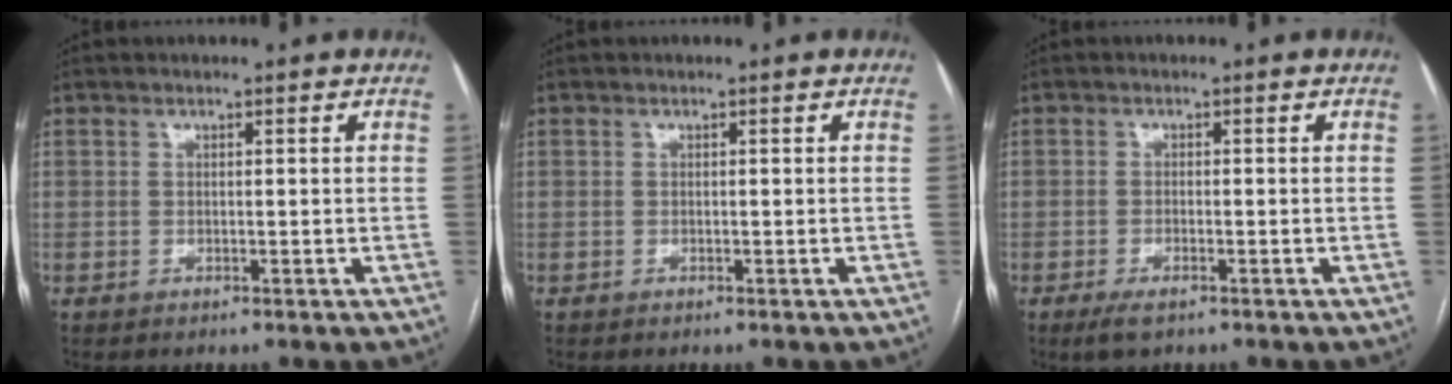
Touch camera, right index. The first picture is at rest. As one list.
[{"total": 0.0}, {"total": 2.8, "force": [-1.9, 0.8, 2.0], "torque": [-0.042, -0.004, -0.032]}]